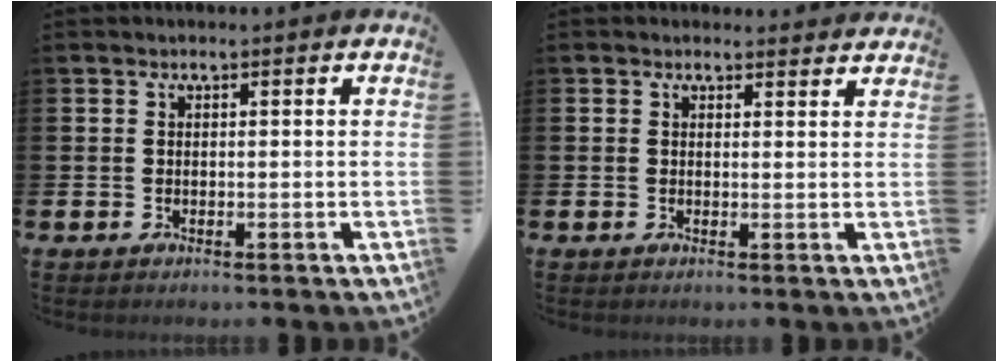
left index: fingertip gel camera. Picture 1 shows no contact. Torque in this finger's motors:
{"motor_torque": [0.89, -1.25, -0.02, 0.00]}